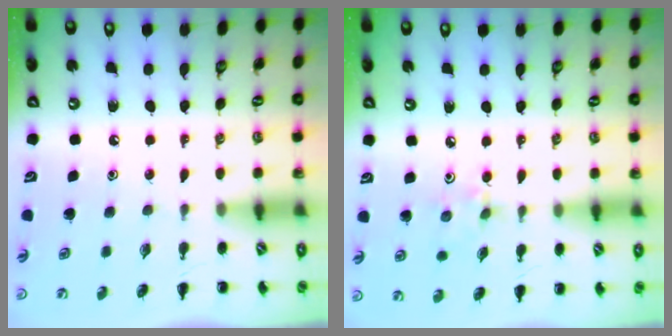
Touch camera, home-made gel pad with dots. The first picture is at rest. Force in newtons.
{"total": 3.0, "press": 2.8, "slide": 0.9}